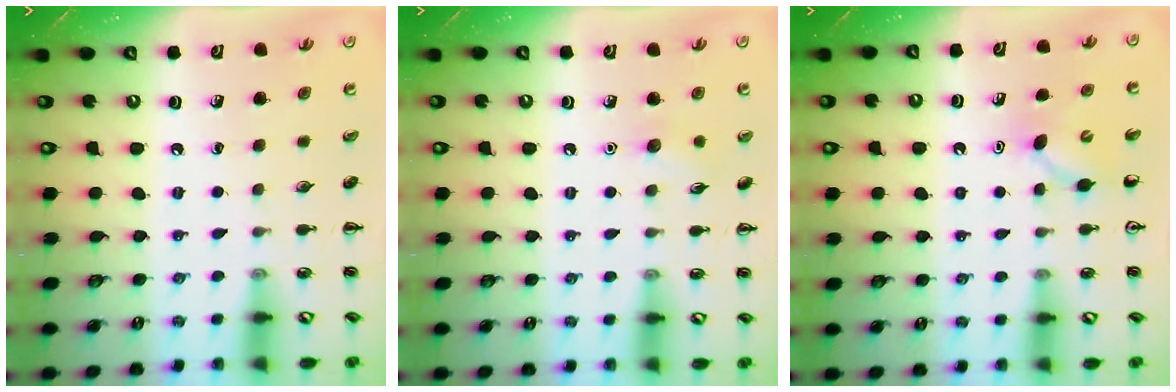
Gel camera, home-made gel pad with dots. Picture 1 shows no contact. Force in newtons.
{"total": 6.0, "press": 5.8, "slide": 1.6}
{"total": 4.5, "press": 4.4, "slide": 0.8}